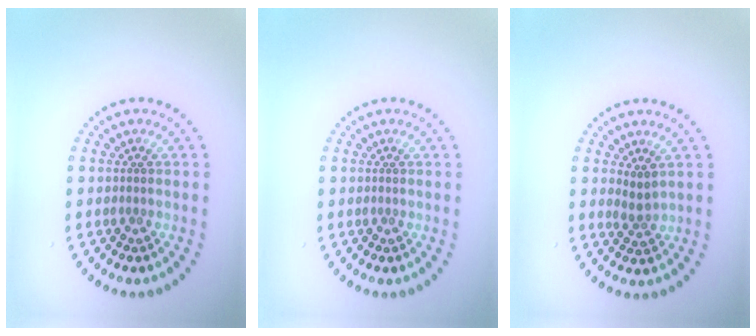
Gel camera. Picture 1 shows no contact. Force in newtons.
{"total": 0.0}
{"total": 1.7, "press": 1.2, "slide": 1.2}